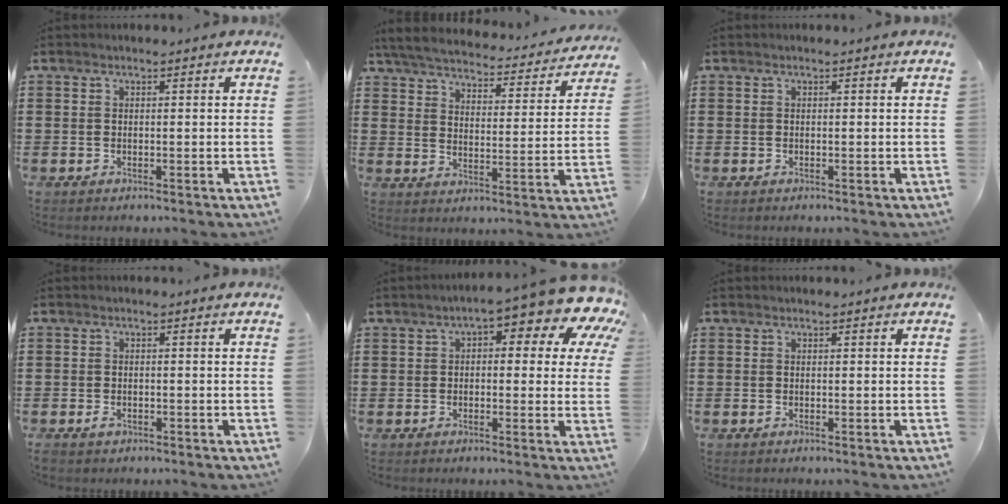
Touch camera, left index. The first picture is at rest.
{"total": 4.9, "force": [4.8, 0.2, 1.2], "torque": [-0.050, -0.034, 0.078]}
{"total": 0.0}
{"total": 1.0, "force": [-0.6, 0.5, 0.7], "torque": [-0.016, -0.002, -0.011]}
{"total": 7.8, "force": [5.0, 2.2, 5.6], "torque": [-0.083, -0.043, 0.074]}
{"total": 0.0}